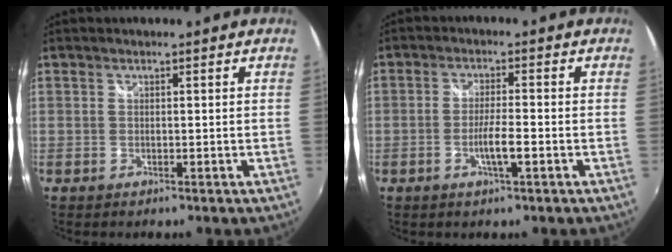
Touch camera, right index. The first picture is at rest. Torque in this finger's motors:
{"motor_torque": [0.80, -0.25, 0.32, 0.09]}